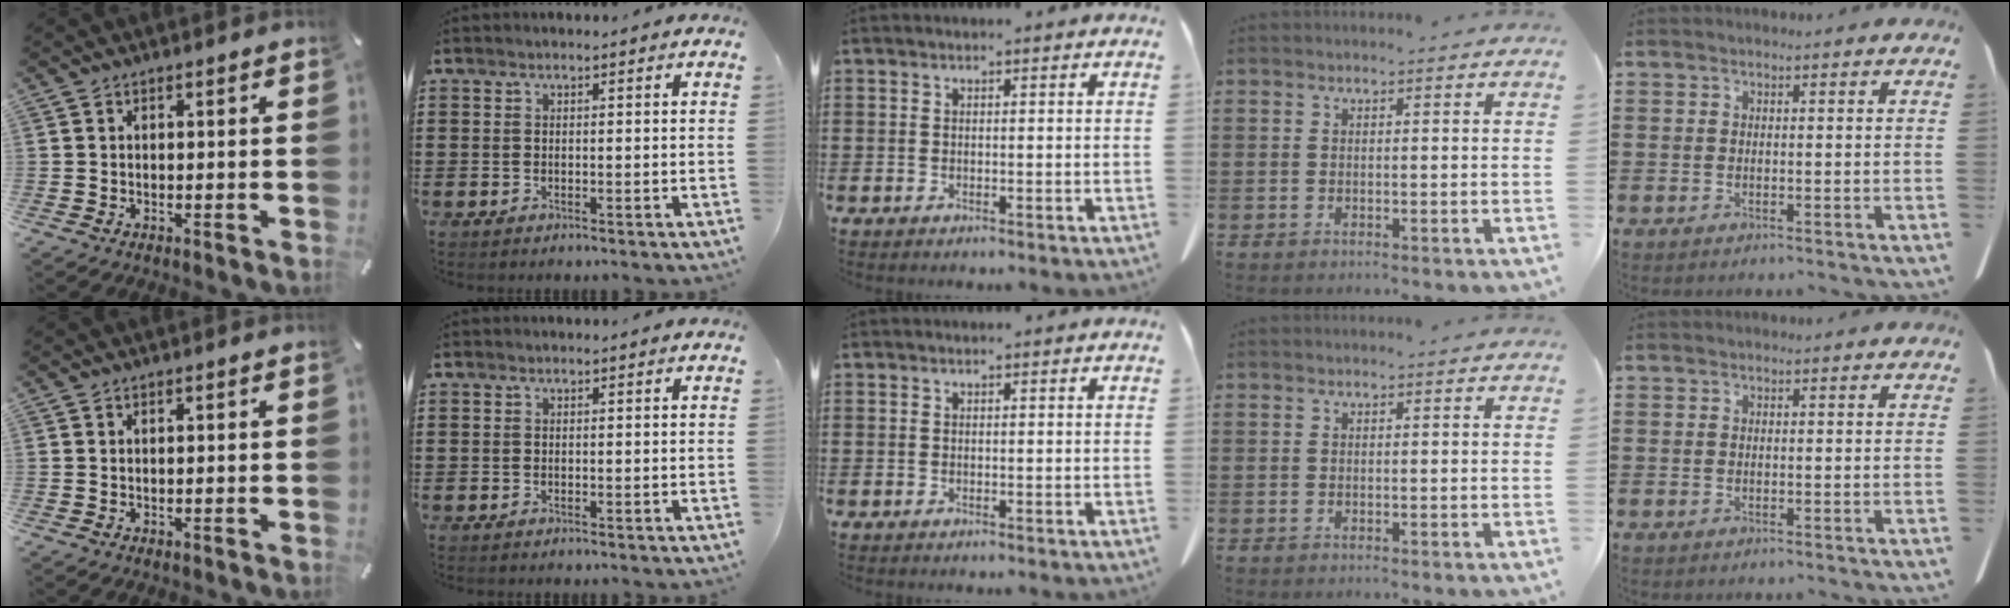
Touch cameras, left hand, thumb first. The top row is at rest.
{}